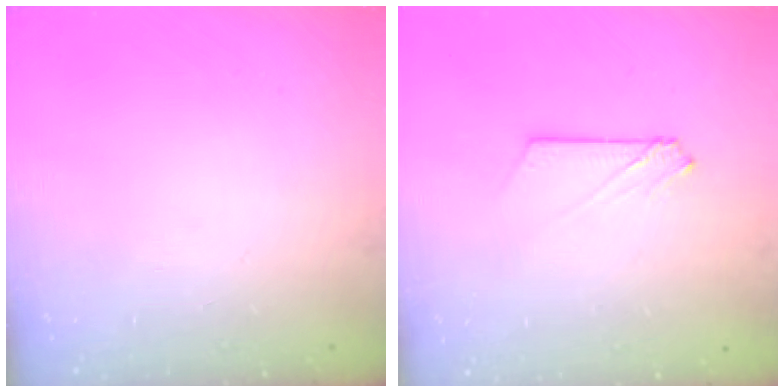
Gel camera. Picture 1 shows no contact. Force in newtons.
{"total": 2.9, "press": 2.9, "slide": 0.4}